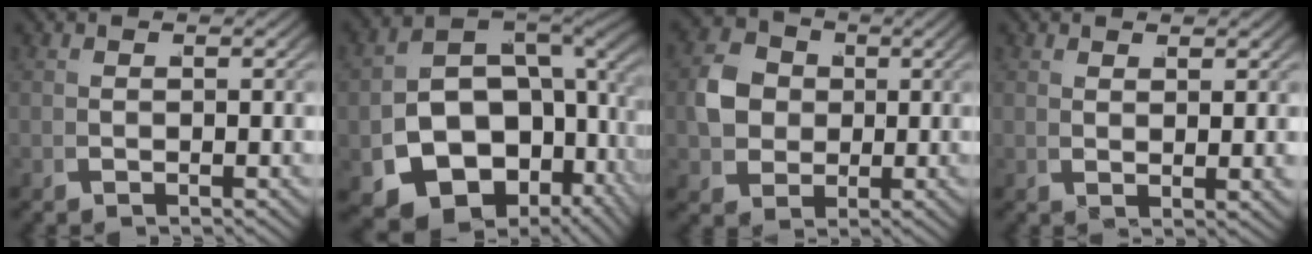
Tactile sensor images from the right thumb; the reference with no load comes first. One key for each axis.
{"total": 18.0, "fx": -5.0, "fy": 13.6, "fz": 10.7, "tx": -0.218, "ty": -0.071, "tz": -0.057}
{"total": 7.2, "fx": 1.0, "fy": 5.9, "fz": 4.0, "tx": -0.103, "ty": -0.019, "tz": 0.028}
{"total": 1.7, "fx": 1.4, "fy": 0.0, "fz": 0.8, "tx": -0.010, "ty": 0.005, "tz": 0.027}